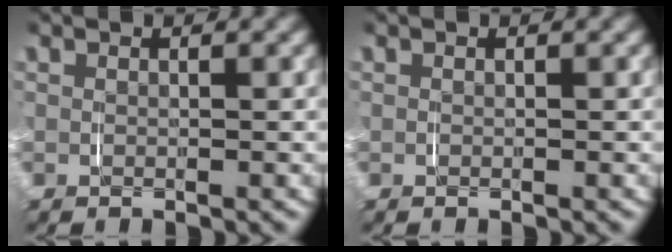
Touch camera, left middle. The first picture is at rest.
{"total": 0.0}